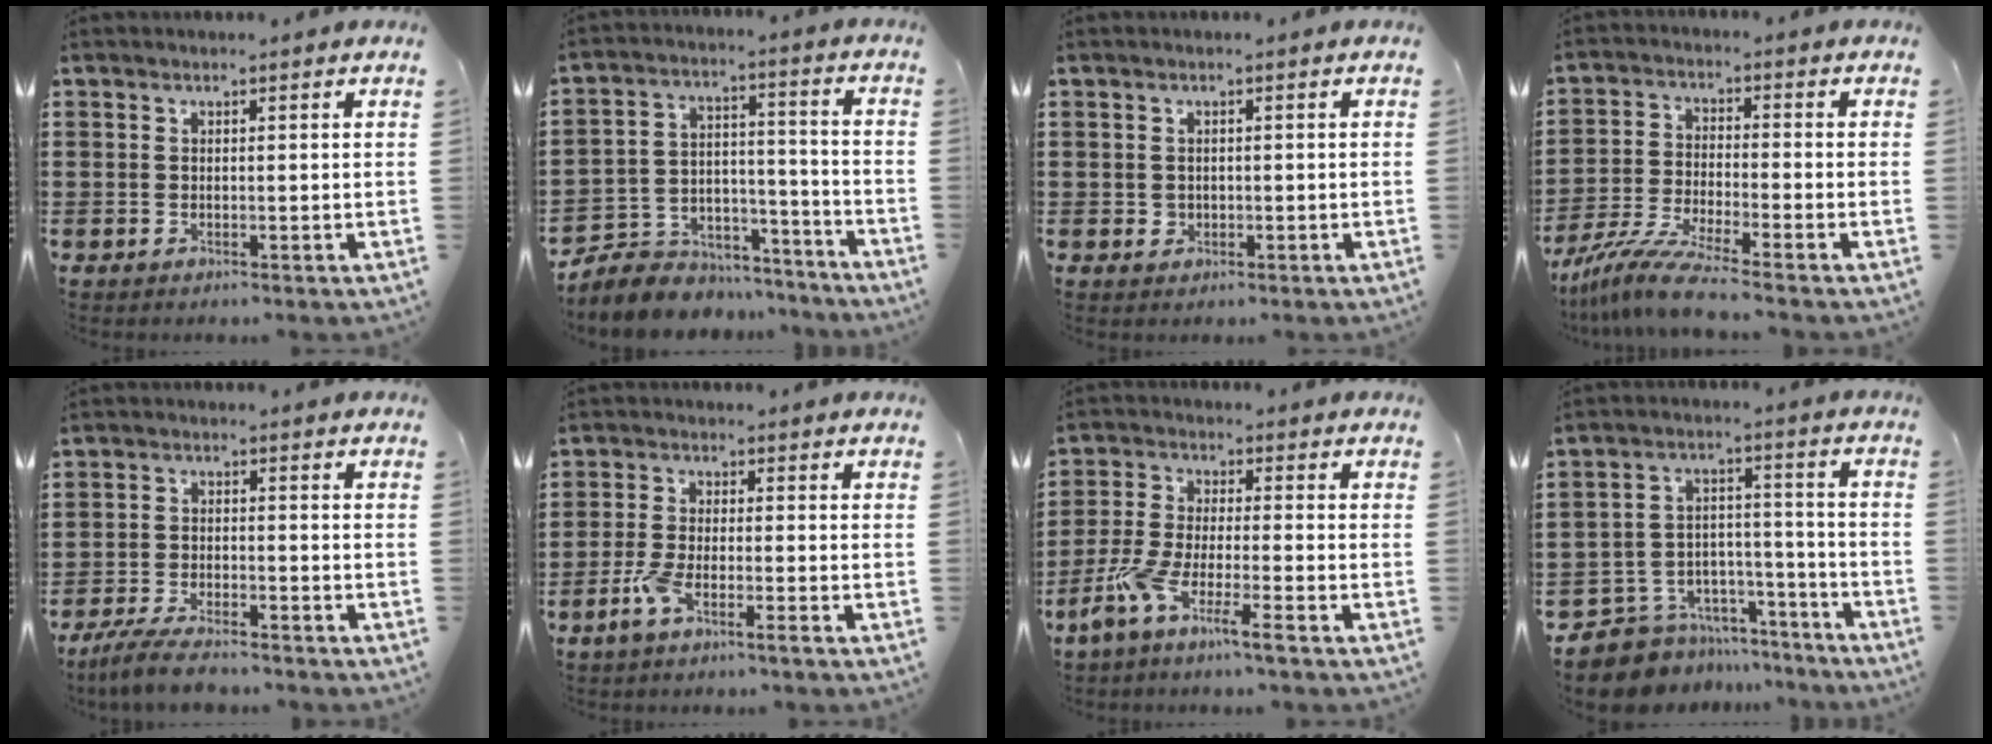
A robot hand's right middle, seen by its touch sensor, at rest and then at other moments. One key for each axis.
{"total": 6.5, "fx": -6.0, "fy": 2.5, "fz": 0.2, "tx": -0.023, "ty": 0.007, "tz": -0.123}
{"total": 0.6, "fx": 0.0, "fy": 0.6, "fz": 0.1, "tx": -0.003, "ty": 0.006, "tz": -0.001}
{"total": 7.9, "fx": -6.8, "fy": 0.1, "fz": 4.0, "tx": -0.091, "ty": -0.011, "tz": -0.133}
{"total": 5.2, "fx": -4.7, "fy": 0.7, "fz": 2.2, "tx": -0.056, "ty": -0.008, "tz": -0.094}
{"total": 4.8, "fx": -3.1, "fy": 0.5, "fz": 3.6, "tx": -0.095, "ty": -0.013, "tz": -0.063}
{"total": 7.0, "fx": -5.0, "fy": 0.1, "fz": 4.8, "tx": -0.112, "ty": -0.013, "tz": -0.100}
{"total": 7.2, "fx": -6.5, "fy": 3.0, "fz": 0.1, "tx": -0.012, "ty": 0.012, "tz": -0.127}